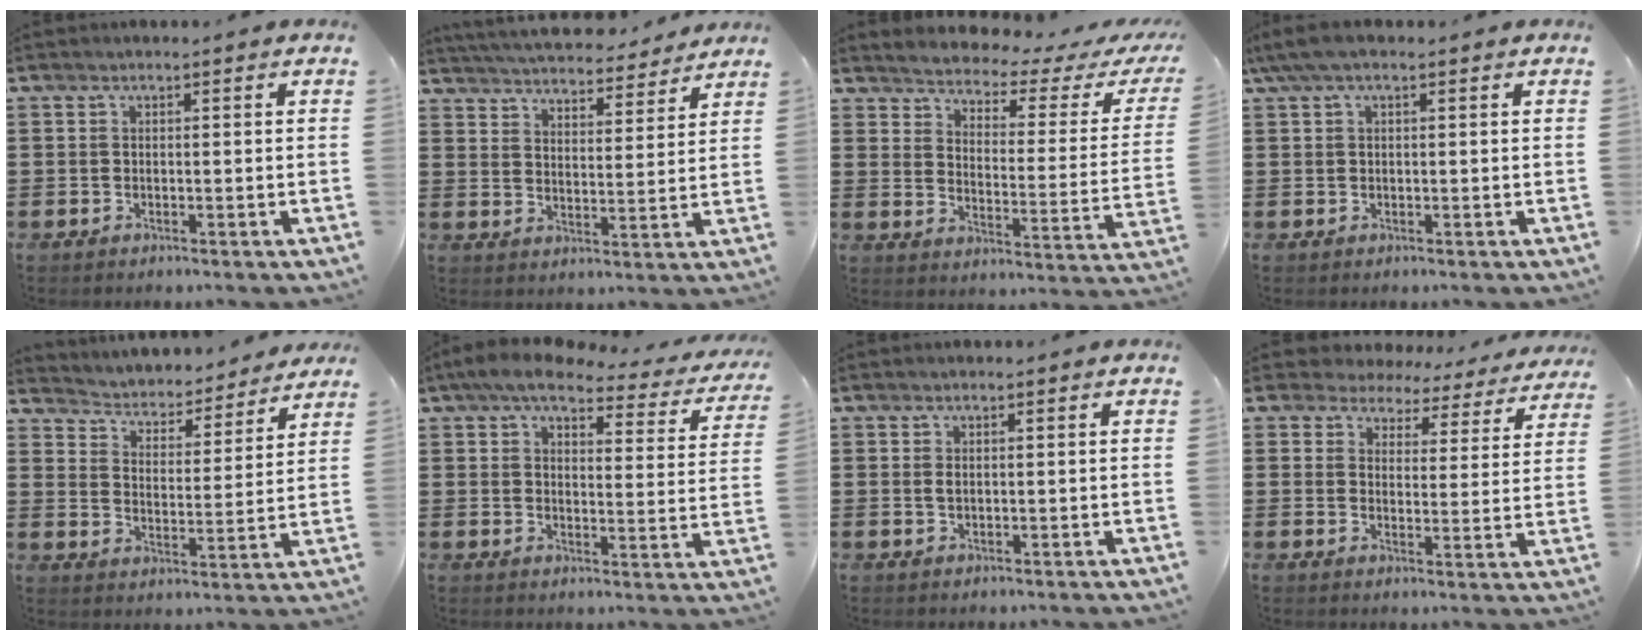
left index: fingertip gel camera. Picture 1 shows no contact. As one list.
[{"total": 4.9, "force": [4.8, 0.1, 0.5], "torque": [-0.033, -0.035, 0.081]}, {"total": 2.6, "force": [2.6, 0.2, 0.6], "torque": [-0.033, -0.028, 0.034]}, {"total": 2.6, "force": [1.0, 0.8, 2.3], "torque": [-0.052, 0.001, 0.015]}, {"total": 3.2, "force": [3.2, 0.3, -0.1], "torque": [-0.021, -0.034, 0.046]}, {"total": 6.3, "force": [5.2, 1.4, 3.3], "torque": [-0.078, -0.024, 0.087]}, {"total": 1.0, "force": [0.3, 0.4, 0.9], "torque": [-0.019, 0.004, 0.004]}, {"total": 4.5, "force": [4.3, 1.5, 0.3], "torque": [-0.033, -0.024, 0.073]}]